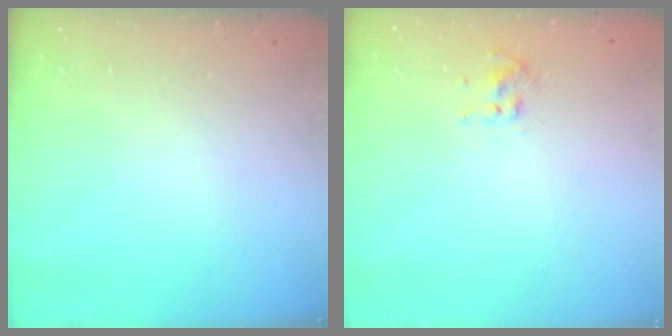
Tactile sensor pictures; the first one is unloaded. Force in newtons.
{"total": 3.4, "press": 3.3, "slide": 1.0}